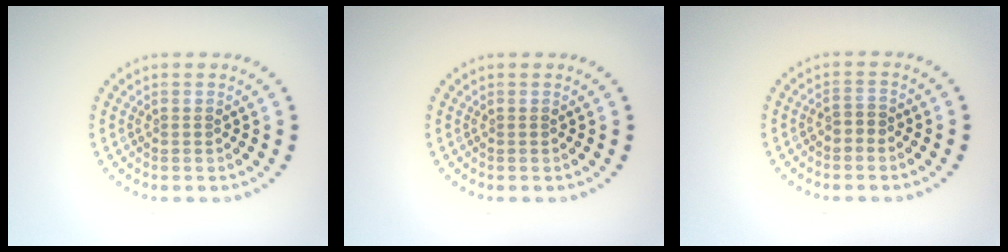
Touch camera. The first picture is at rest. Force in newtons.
{"total": 0.0}
{"total": 1.1, "press": 0.9, "slide": 0.5}